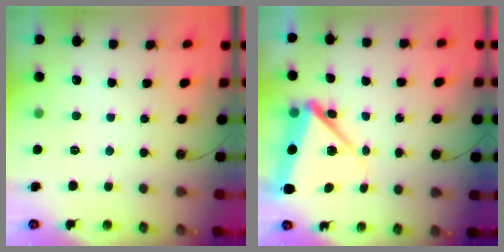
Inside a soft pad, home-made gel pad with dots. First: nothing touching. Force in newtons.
{"total": 11.1, "press": 10.9, "slide": 1.8}